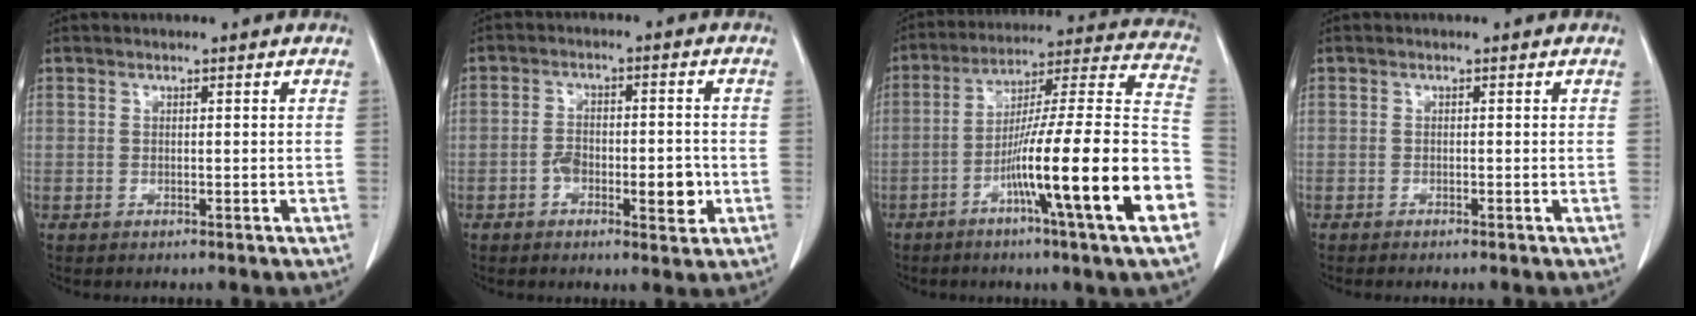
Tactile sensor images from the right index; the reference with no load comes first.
{"total": 7.0, "force": [-2.2, 2.9, 5.9], "torque": [-0.086, 0.008, -0.030]}
{"total": 22.7, "force": [-8.1, -0.5, 21.1], "torque": [-0.284, -0.005, -0.137]}
{"total": 0.9, "force": [-0.8, -0.1, 0.5], "torque": [-0.010, -0.001, -0.012]}